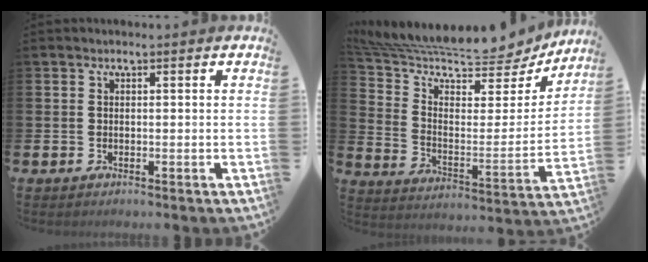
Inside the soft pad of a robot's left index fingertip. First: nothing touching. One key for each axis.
{"total": 9.4, "fx": 8.4, "fy": 2.2, "fz": 3.5, "tx": -0.107, "ty": -0.067, "tz": 0.137}